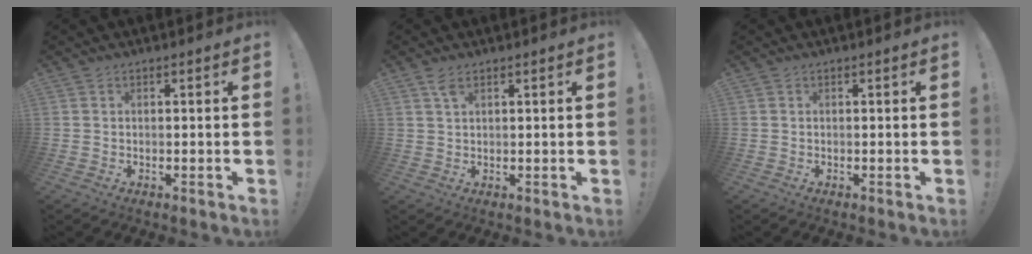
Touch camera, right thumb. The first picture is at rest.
{"total": 2.7, "force": [1.6, 1.1, 1.9], "torque": [-0.039, -0.001, 0.029]}
{"total": 0.0}